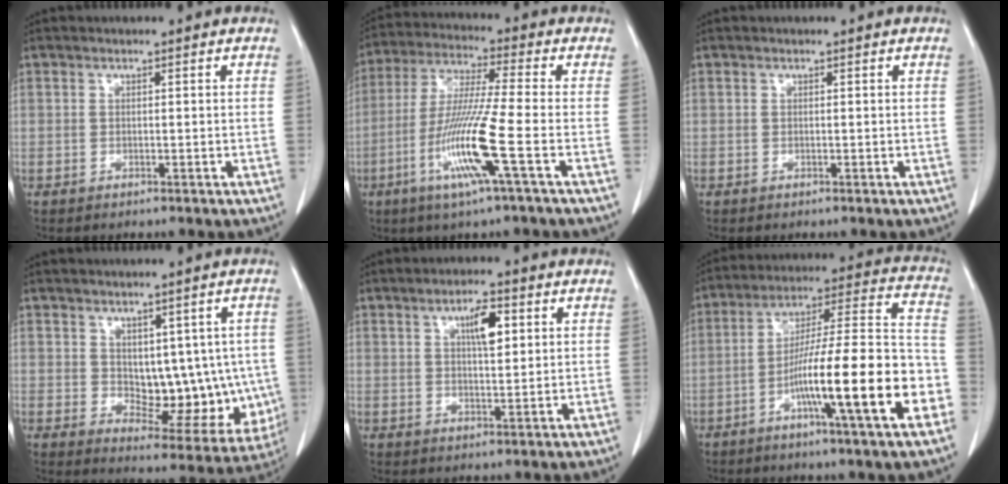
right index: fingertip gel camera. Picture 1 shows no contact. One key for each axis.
{"total": 12.7, "fx": -4.4, "fy": -1.1, "fz": 11.8, "tx": -0.239, "ty": -0.020, "tz": -0.093}
{"total": 0.0}
{"total": 12.1, "fx": 0.6, "fy": 6.8, "fz": 9.9, "tx": -0.111, "ty": 0.005, "tz": 0.033}
{"total": 4.9, "fx": 1.8, "fy": 1.3, "fz": 4.4, "tx": -0.075, "ty": 0.003, "tz": 0.031}
{"total": 20.0, "fx": -7.1, "fy": 0.9, "fz": 18.7, "tx": -0.266, "ty": 0.008, "tz": -0.113}